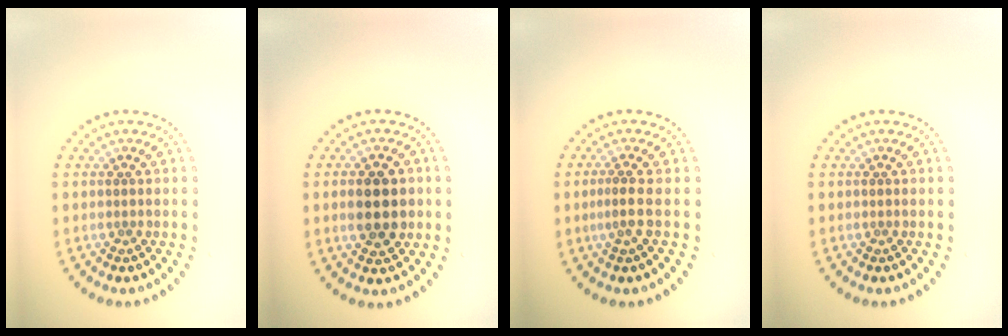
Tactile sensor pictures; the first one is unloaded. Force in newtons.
{"total": 4.4, "press": 4.4, "slide": 0.2}
{"total": 1.6, "press": 1.0, "slide": 1.2}
{"total": 0.0}